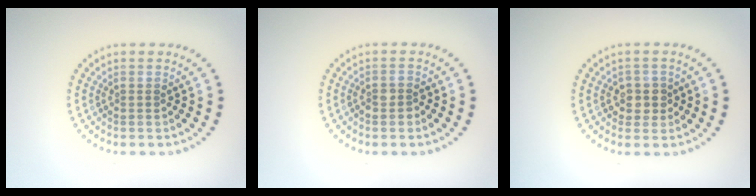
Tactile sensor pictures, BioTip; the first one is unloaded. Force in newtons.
{"total": 1.5, "press": 1.3, "slide": 0.7}
{"total": 1.9, "press": 1.8, "slide": 0.8}